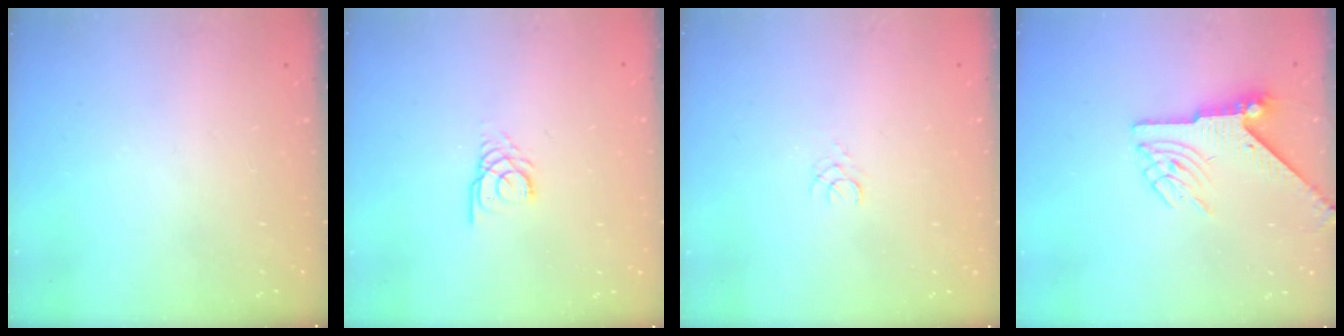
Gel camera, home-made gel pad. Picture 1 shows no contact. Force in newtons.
{"total": 3.0, "press": 3.0, "slide": 0.4}
{"total": 1.5, "press": 1.5, "slide": 0.2}
{"total": 6.5, "press": 6.4, "slide": 1.0}